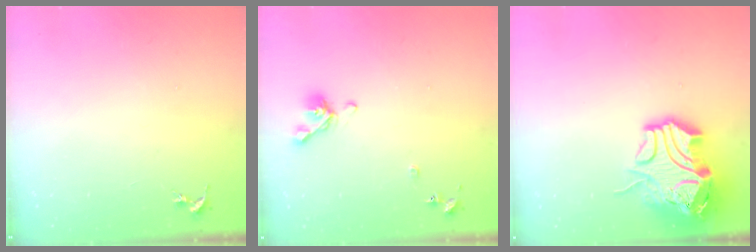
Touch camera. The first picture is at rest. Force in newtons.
{"total": 8.6, "press": 8.4, "slide": 1.4}
{"total": 18.6, "press": 18.4, "slide": 2.7}